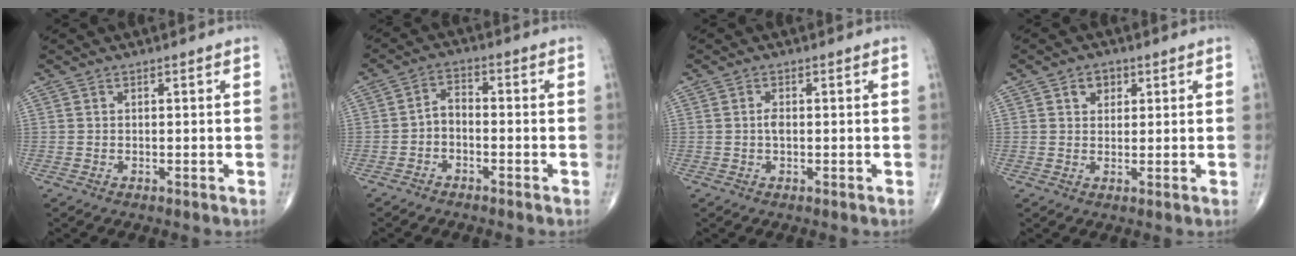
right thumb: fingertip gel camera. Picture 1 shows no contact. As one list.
[{"total": 3.5, "force": [-1.5, 2.0, 2.4], "torque": [-0.039, 0.026, -0.036]}, {"total": 1.4, "force": [0.0, 0.6, 1.3], "torque": [-0.025, 0.000, -0.002]}, {"total": 3.1, "force": [1.4, 2.4, 1.4], "torque": [-0.004, -0.004, 0.020]}]